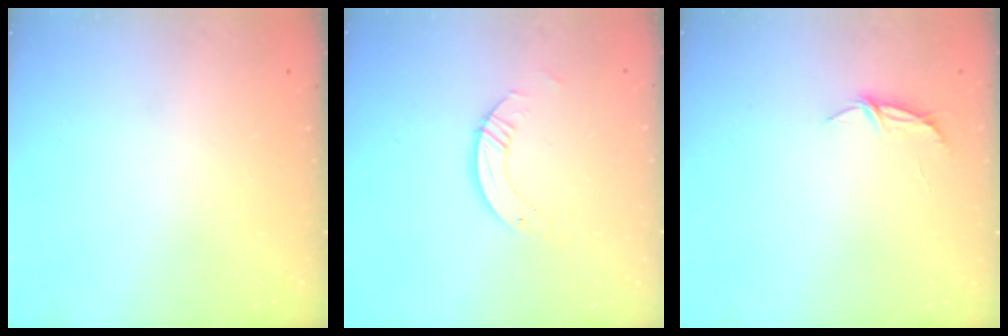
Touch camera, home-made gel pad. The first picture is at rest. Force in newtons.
{"total": 4.7, "press": 4.7, "slide": 0.3}
{"total": 5.6, "press": 5.6, "slide": 0.4}